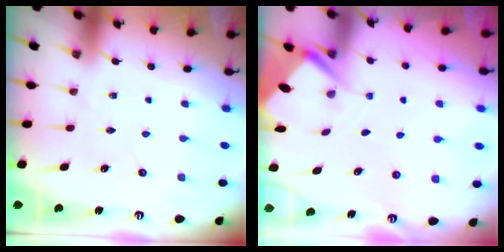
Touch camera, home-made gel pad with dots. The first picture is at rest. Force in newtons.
{"total": 3.0, "press": 2.9, "slide": 0.4}